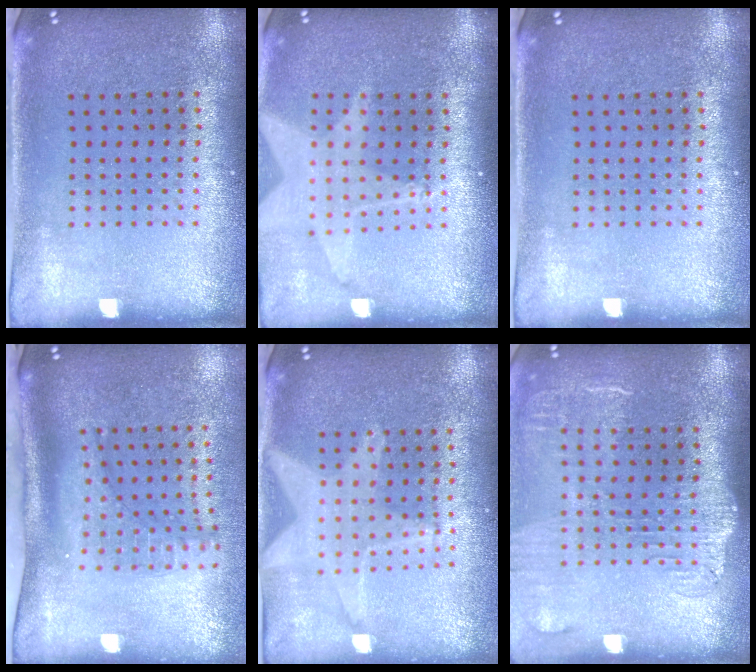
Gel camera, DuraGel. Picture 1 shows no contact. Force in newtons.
{"total": 2.0, "press": 1.6, "slide": 1.2}
{"total": 0.0}
{"total": 2.3, "press": 1.6, "slide": 1.6}
{"total": 1.8, "press": 1.6, "slide": 0.9}
{"total": 1.9, "press": 1.5, "slide": 1.2}